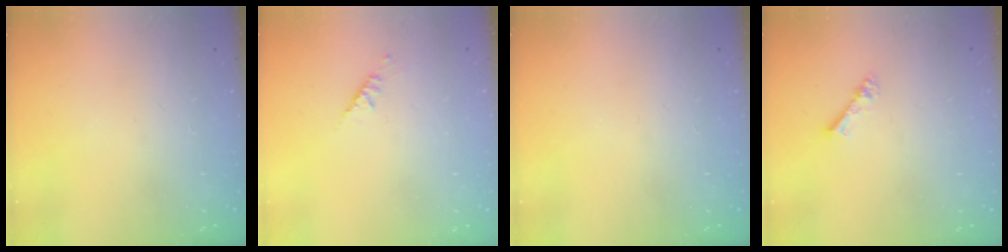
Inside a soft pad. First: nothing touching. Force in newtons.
{"total": 2.5, "press": 2.4, "slide": 0.7}
{"total": 0.0}
{"total": 2.3, "press": 2.3, "slide": 0.3}